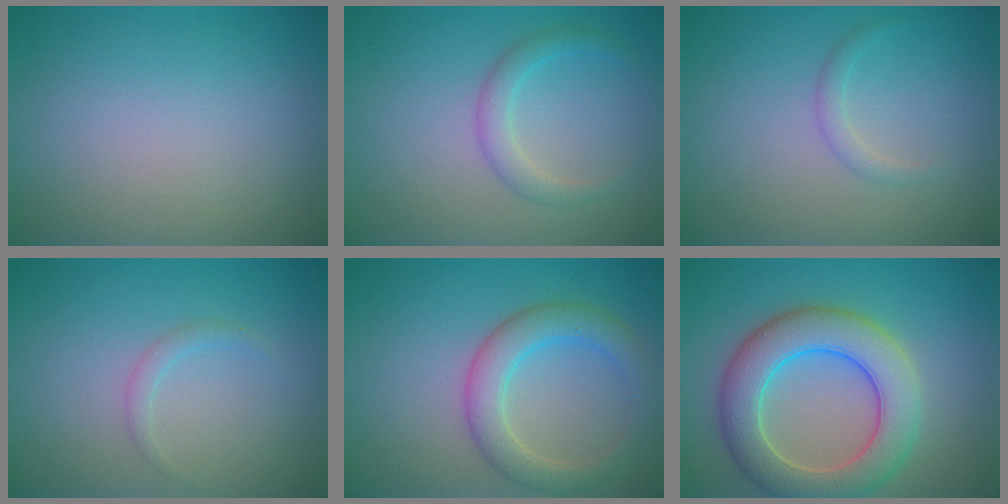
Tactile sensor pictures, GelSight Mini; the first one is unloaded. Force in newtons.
{"total": 2.1, "press": 2.1, "slide": 0.1}
{"total": 1.0, "press": 1.0, "slide": 0.1}
{"total": 1.0, "press": 1.0, "slide": 0.0}
{"total": 4.3, "press": 4.3, "slide": 0.3}
{"total": 7.7, "press": 7.7, "slide": 0.5}